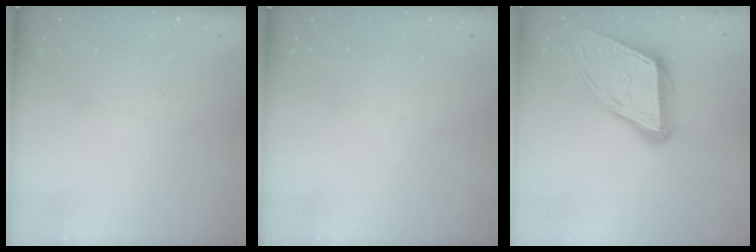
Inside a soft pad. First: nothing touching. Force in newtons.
{"total": 0.0}
{"total": 14.7, "press": 14.2, "slide": 3.9}